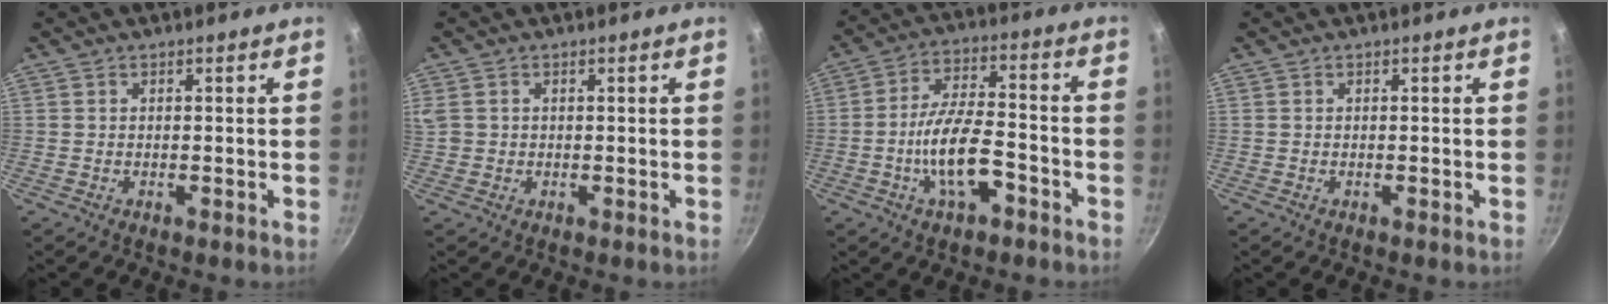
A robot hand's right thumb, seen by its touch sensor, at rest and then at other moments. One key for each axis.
{"total": 3.4, "fx": 0.6, "fy": 2.8, "fz": 1.8, "tx": -0.052, "ty": 0.009, "tz": 0.023}
{"total": 11.1, "fx": -3.8, "fy": 4.8, "fz": 9.3, "tx": -0.173, "ty": 0.034, "tz": -0.070}
{"total": 0.0}